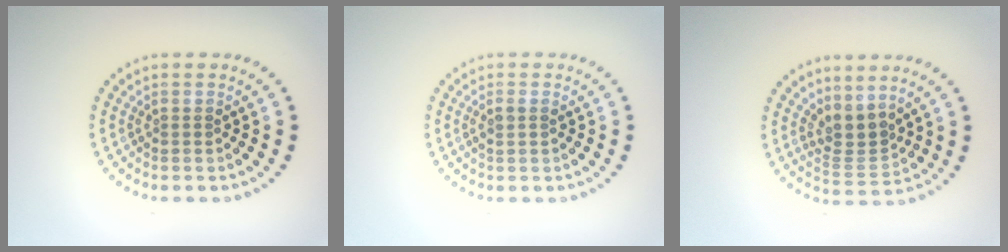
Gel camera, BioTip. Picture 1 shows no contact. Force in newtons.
{"total": 1.1, "press": 1.0, "slide": 0.4}
{"total": 2.8, "press": 2.1, "slide": 1.8}